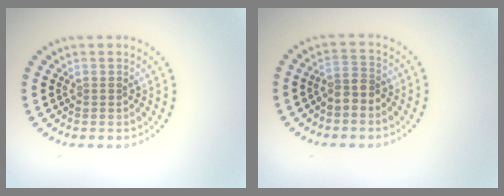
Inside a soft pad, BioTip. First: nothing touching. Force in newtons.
{"total": 2.2, "press": 1.9, "slide": 1.1}